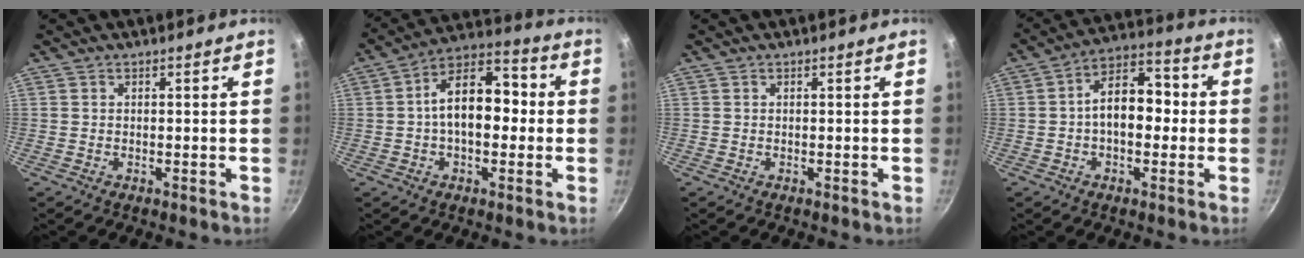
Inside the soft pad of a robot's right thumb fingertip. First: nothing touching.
{"total": 13.9, "force": [0.3, 8.0, 11.3], "torque": [-0.163, 0.040, -0.010]}
{"total": 0.0}
{"total": 11.4, "force": [-0.2, 6.9, 9.1], "torque": [-0.124, 0.037, -0.015]}